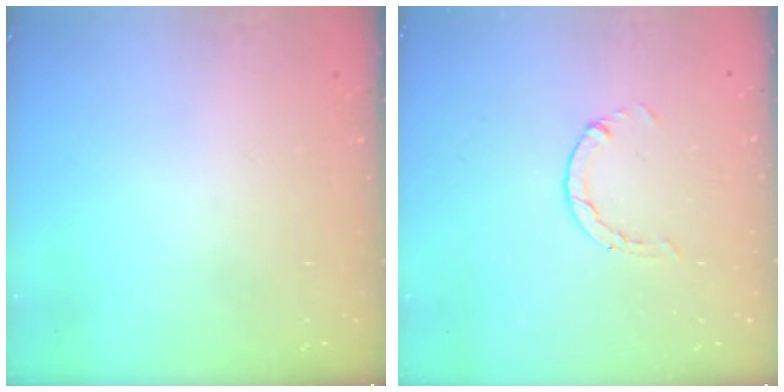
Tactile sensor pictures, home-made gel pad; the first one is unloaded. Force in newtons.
{"total": 0.6, "press": 0.6, "slide": 0.2}